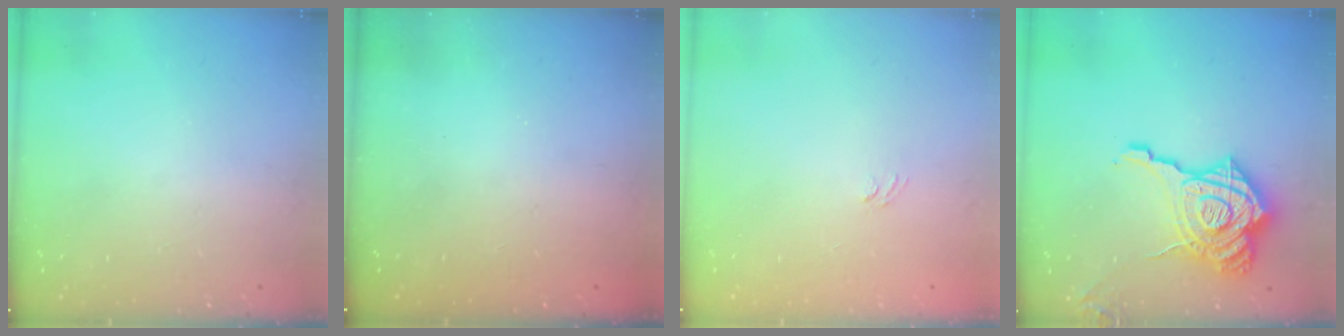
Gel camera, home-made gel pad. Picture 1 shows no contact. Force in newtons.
{"total": 2.3, "press": 2.2, "slide": 0.8}
{"total": 3.3, "press": 3.1, "slide": 1.2}
{"total": 24.8, "press": 24.6, "slide": 3.2}